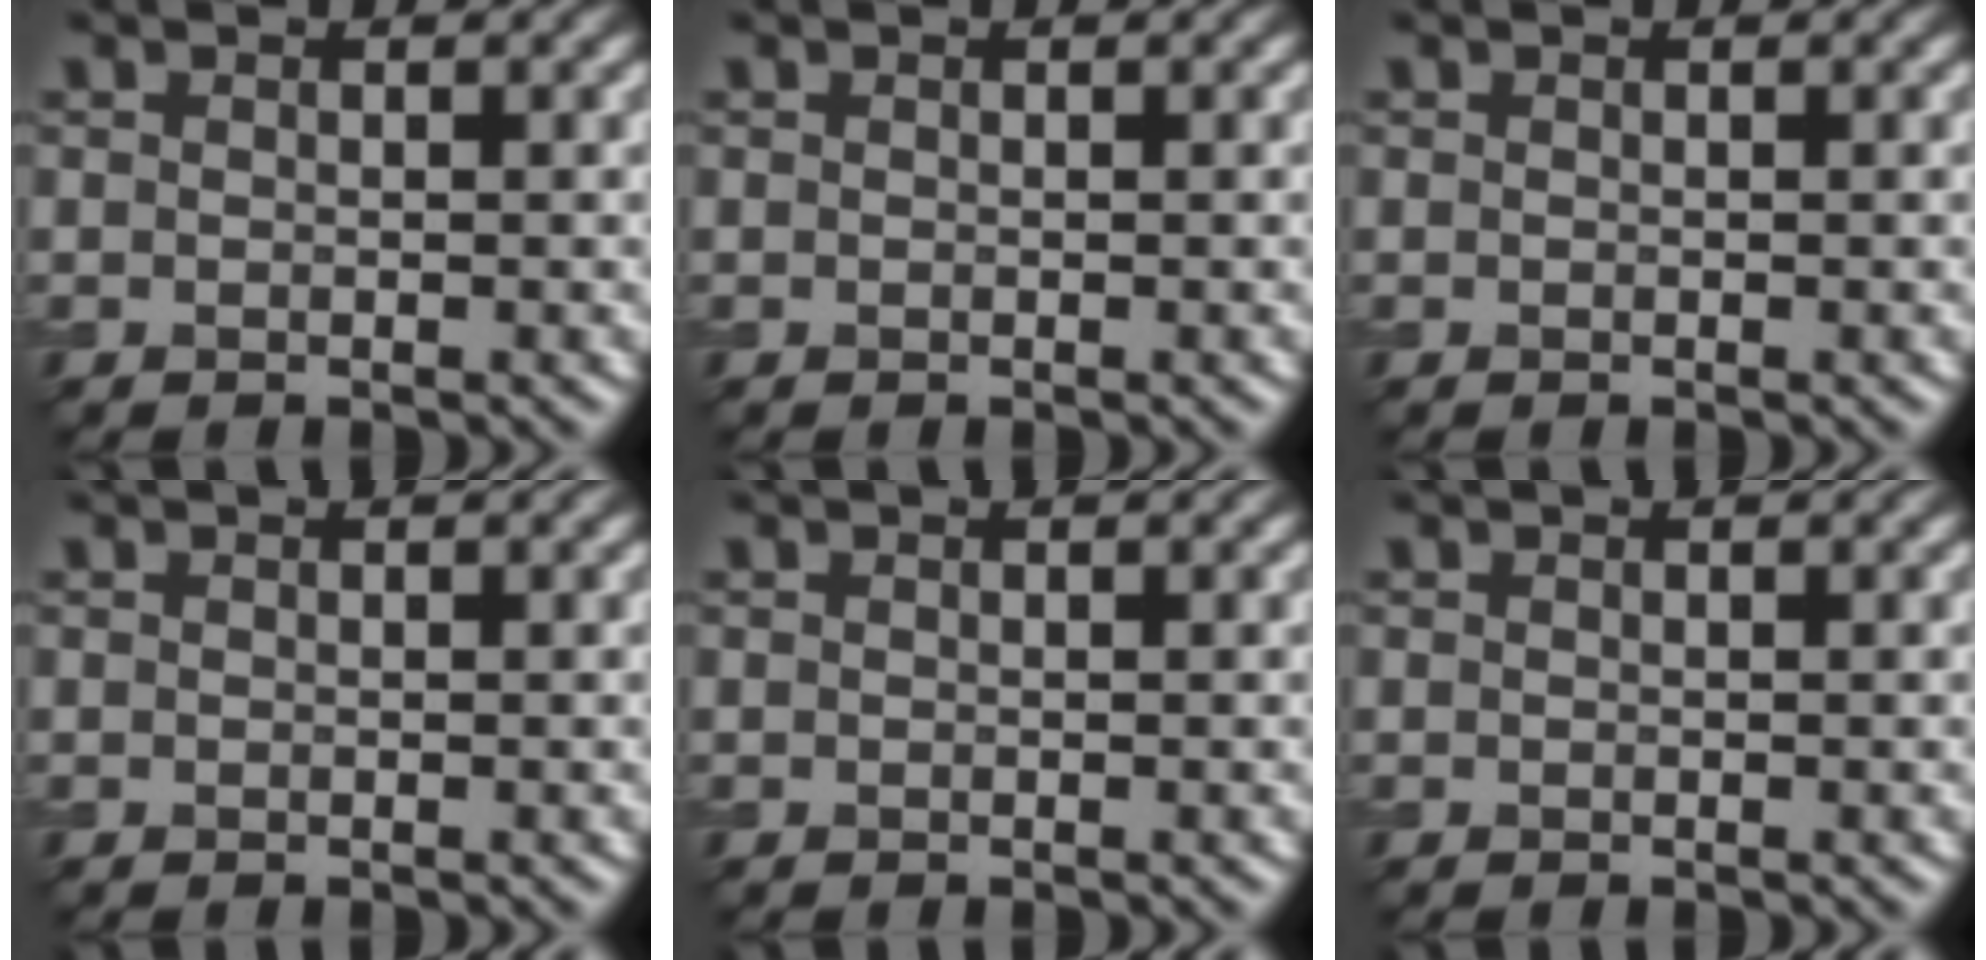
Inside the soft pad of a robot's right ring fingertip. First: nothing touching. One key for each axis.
{"total": 0.0}
{"total": 0.0}
{"total": 0.0}
{"total": 0.0}
{"total": 0.0}